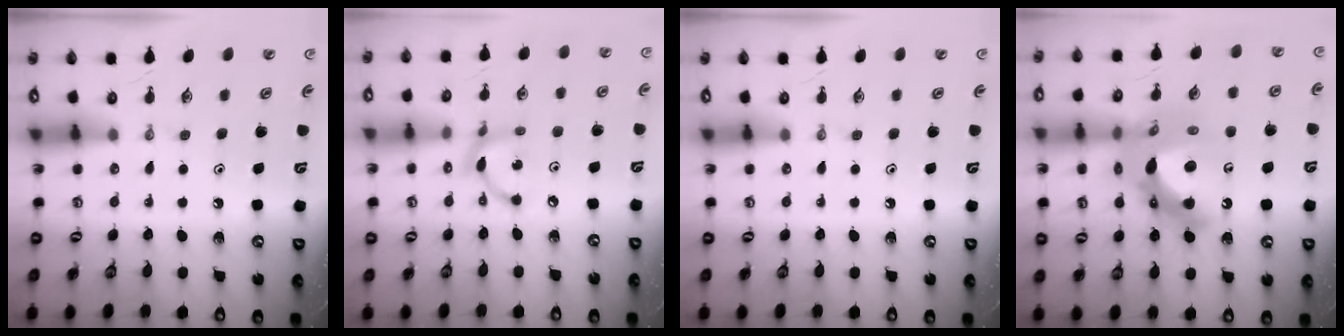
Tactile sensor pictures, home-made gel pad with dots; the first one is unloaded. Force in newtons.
{"total": 7.1, "press": 7.1, "slide": 0.1}
{"total": 0.0}
{"total": 20.0, "press": 19.8, "slide": 2.8}